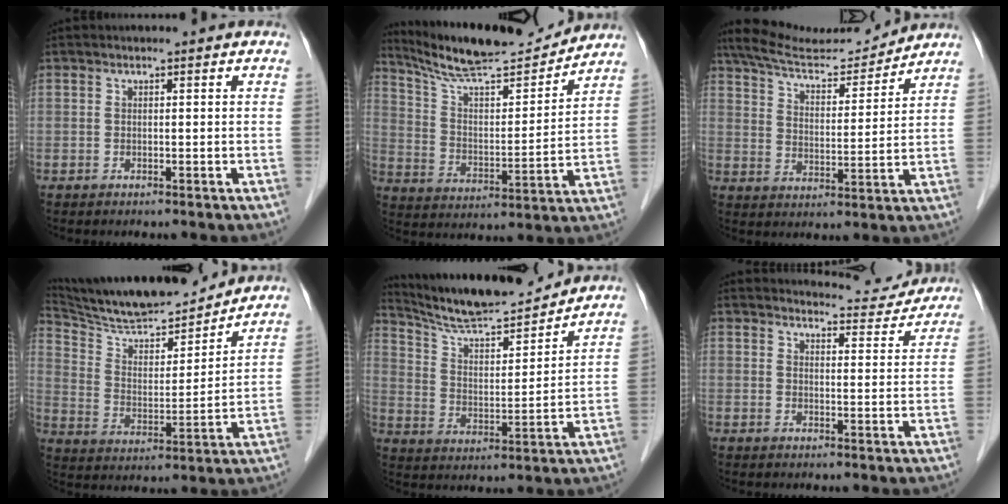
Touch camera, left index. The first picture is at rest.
{"total": 15.8, "force": [14.8, 1.0, 5.4], "torque": [-0.099, -0.009, 0.246]}
{"total": 11.8, "force": [11.3, 0.9, 3.1], "torque": [-0.059, 0.003, 0.188]}
{"total": 17.7, "force": [16.4, 2.0, 6.5], "torque": [-0.117, -0.005, 0.270]}
{"total": 14.6, "force": [13.7, 1.0, 4.9], "torque": [-0.092, -0.003, 0.231]}
{"total": 6.2, "force": [6.2, 0.7, -0.4], "torque": [0.008, -0.016, 0.064]}